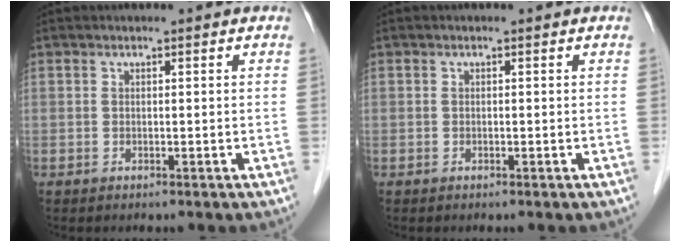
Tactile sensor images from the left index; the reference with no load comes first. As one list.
[{"total": 0.0}]